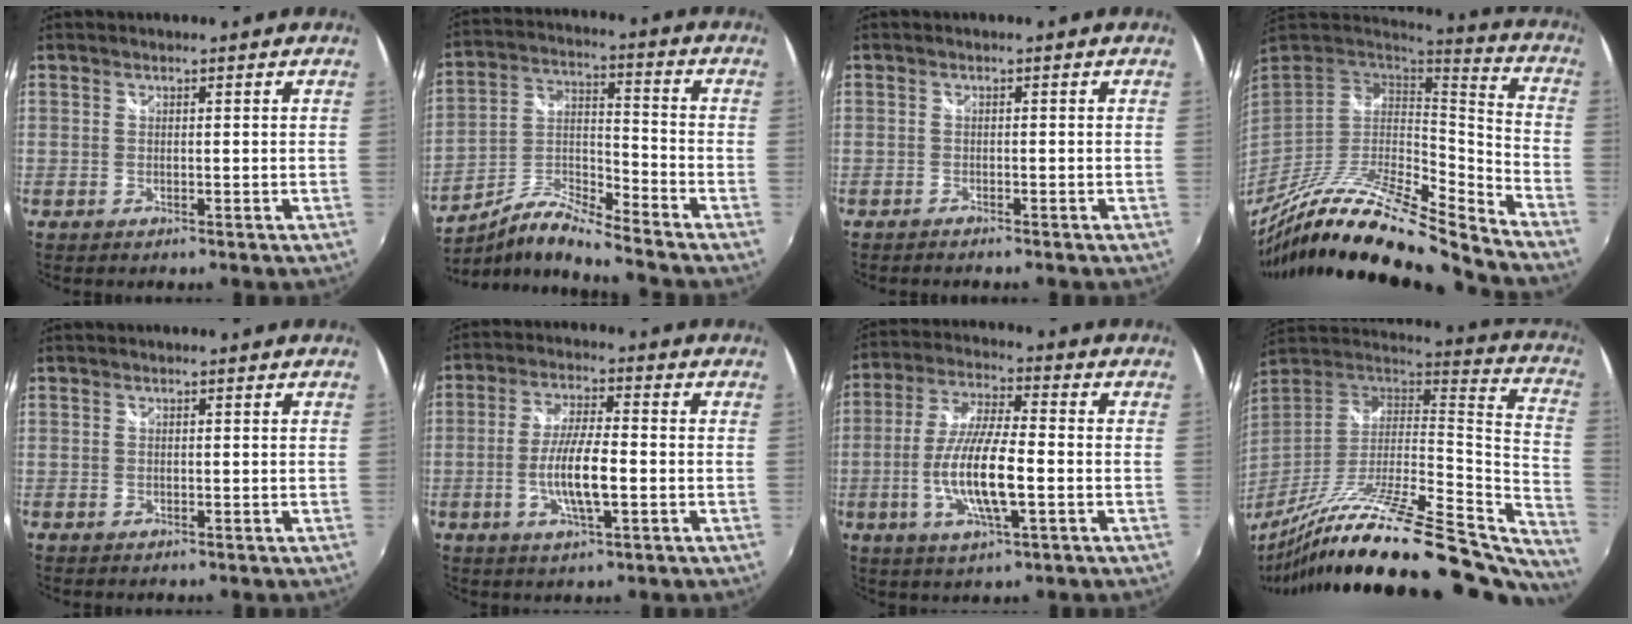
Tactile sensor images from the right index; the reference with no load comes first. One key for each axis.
{"total": 10.8, "fx": -8.9, "fy": 0.6, "fz": 6.1, "tx": -0.125, "ty": 0.005, "tz": -0.176}
{"total": 1.3, "fx": -1.2, "fy": 0.3, "fz": 0.4, "tx": -0.017, "ty": -0.006, "tz": -0.023}
{"total": 23.1, "fx": -19.0, "fy": 3.3, "fz": 12.6, "tx": -0.223, "ty": -0.027, "tz": -0.340}
{"total": 0.0}
{"total": 9.1, "fx": -2.2, "fy": 2.0, "fz": 8.6, "tx": -0.167, "ty": -0.003, "tz": -0.042}
{"total": 12.8, "fx": -3.1, "fy": 2.8, "fz": 12.1, "tx": -0.243, "ty": -0.005, "tz": -0.060}
{"total": 33.1, "fx": -25.7, "fy": 6.3, "fz": 19.8, "tx": -0.271, "ty": -0.052, "tz": -0.402}